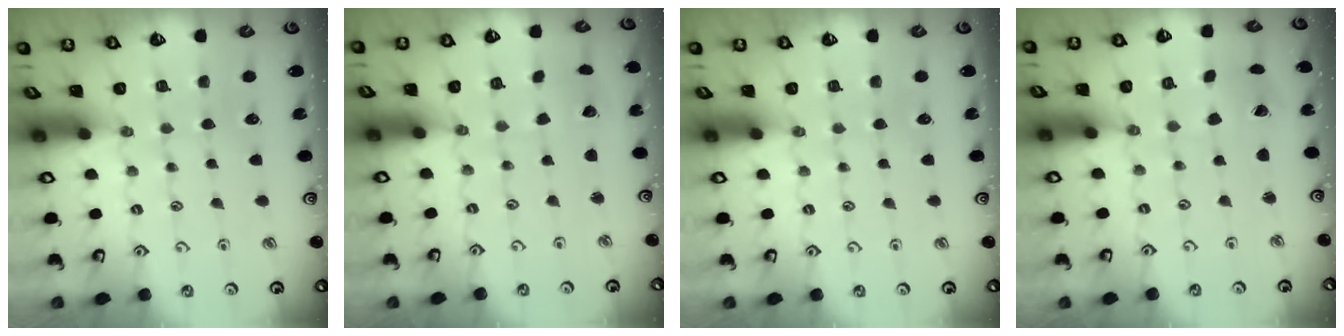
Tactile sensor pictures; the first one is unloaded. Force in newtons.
{"total": 2.6, "press": 2.6, "slide": 0.3}
{"total": 0.0}
{"total": 1.2, "press": 1.2, "slide": 0.1}